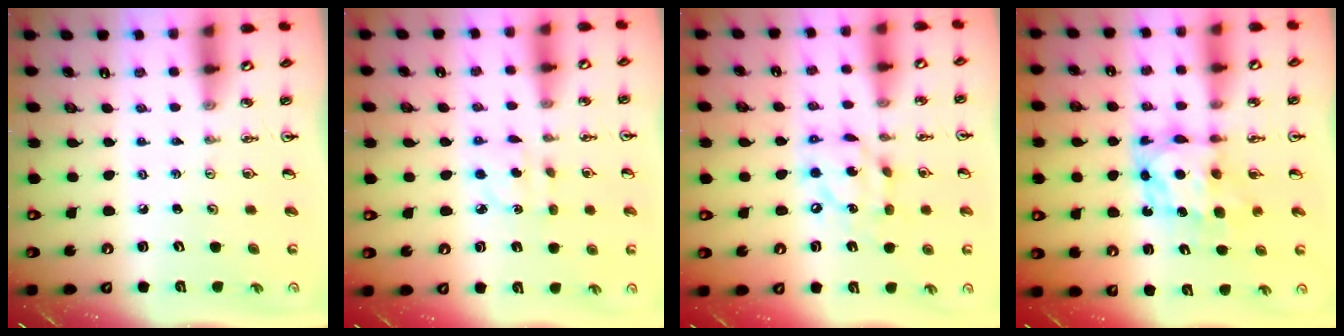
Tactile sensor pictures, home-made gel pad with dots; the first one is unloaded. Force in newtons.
{"total": 2.3, "press": 2.3, "slide": 0.2}
{"total": 12.4, "press": 12.4, "slide": 0.9}
{"total": 7.3, "press": 7.2, "slide": 0.6}